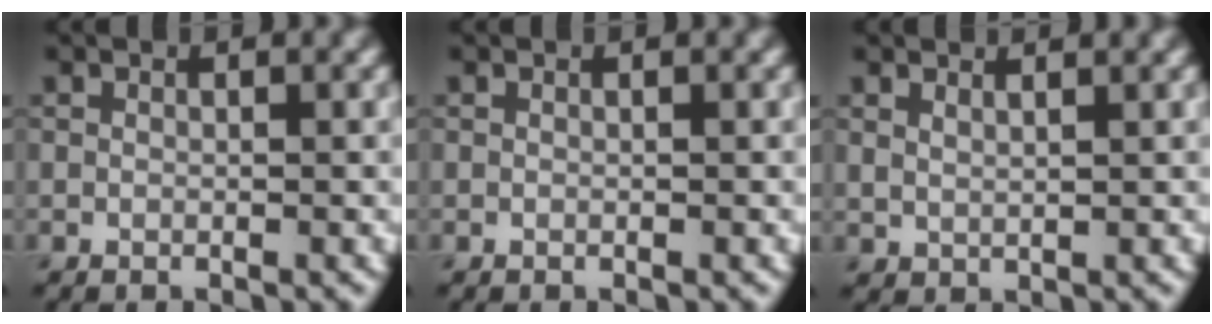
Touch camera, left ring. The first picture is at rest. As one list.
[{"total": 0.0}, {"total": 1.6, "force": [1.4, 0.4, 0.6], "torque": [-0.017, 0.004, 0.023]}]